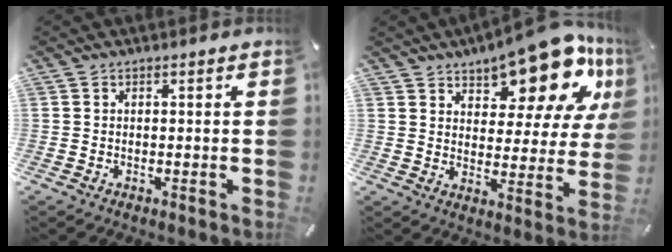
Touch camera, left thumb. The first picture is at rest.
{"total": 16.9, "force": [12.7, 7.2, 8.5], "torque": [-0.108, -0.099, 0.213]}